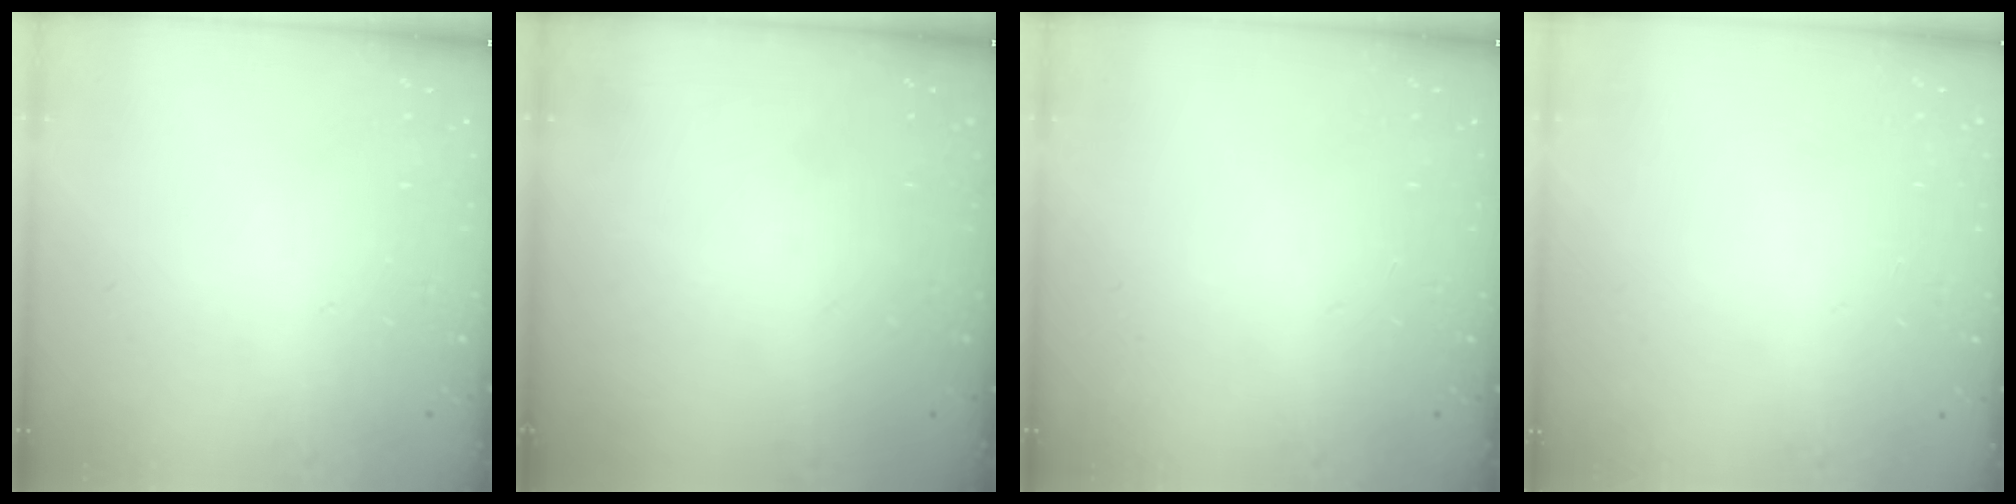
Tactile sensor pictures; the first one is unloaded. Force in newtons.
{"total": 0.0}
{"total": 0.0}
{"total": 0.0}